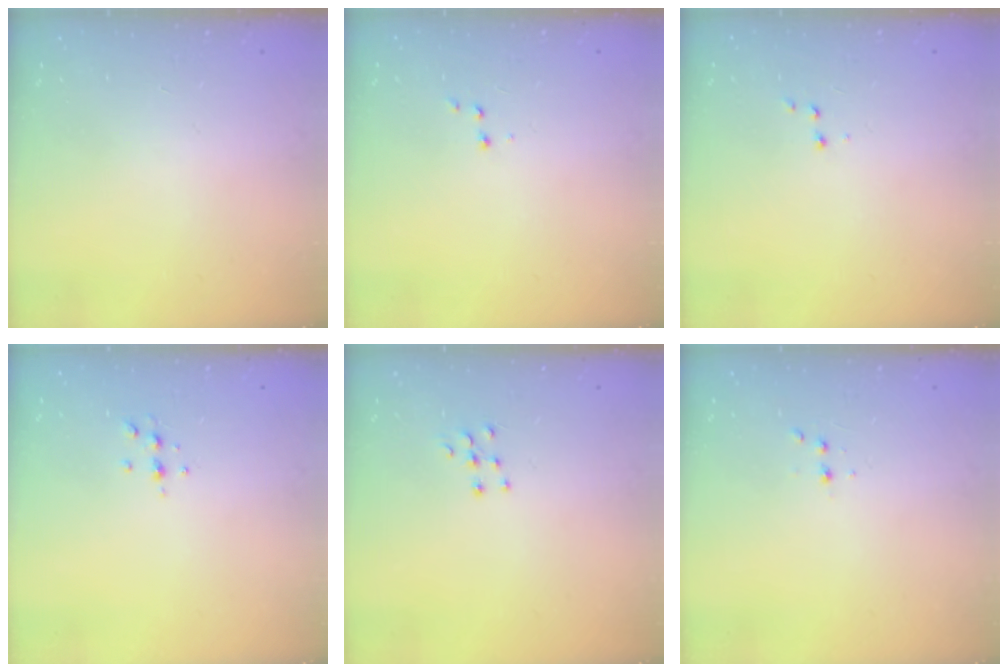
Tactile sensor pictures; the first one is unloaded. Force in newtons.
{"total": 2.6, "press": 2.5, "slide": 0.6}
{"total": 2.6, "press": 2.5, "slide": 0.6}
{"total": 4.3, "press": 4.2, "slide": 1.1}
{"total": 5.3, "press": 5.2, "slide": 0.4}
{"total": 2.9, "press": 2.7, "slide": 1.0}